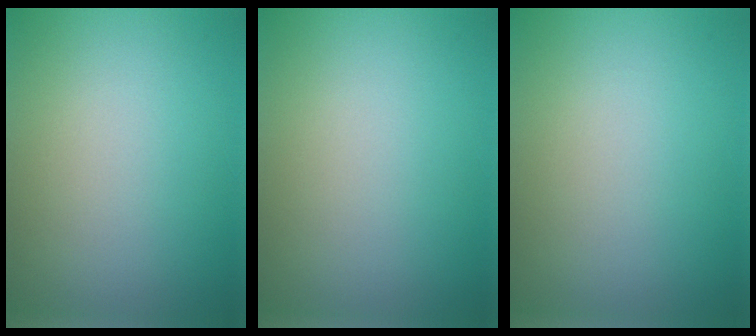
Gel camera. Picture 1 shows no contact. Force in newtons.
{"total": 0.0}
{"total": 0.0}